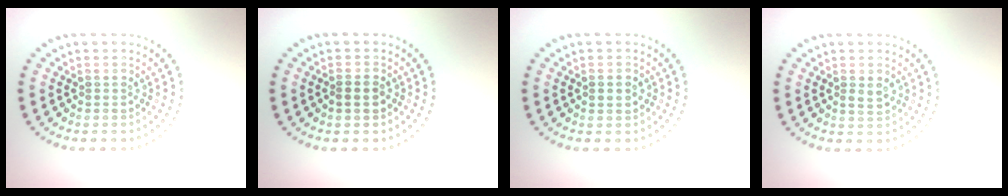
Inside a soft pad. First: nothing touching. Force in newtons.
{"total": 1.6, "press": 1.5, "slide": 0.3}
{"total": 1.7, "press": 1.7, "slide": 0.1}
{"total": 1.3, "press": 1.3, "slide": 0.0}